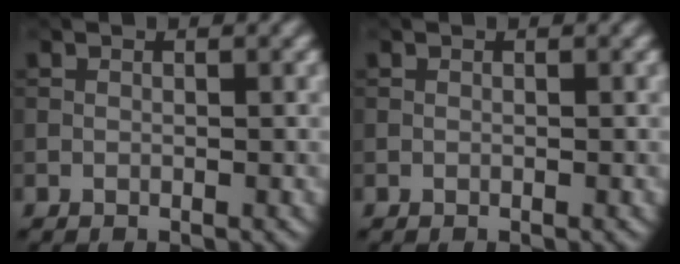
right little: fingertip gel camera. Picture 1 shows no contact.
{"total": 0.0}